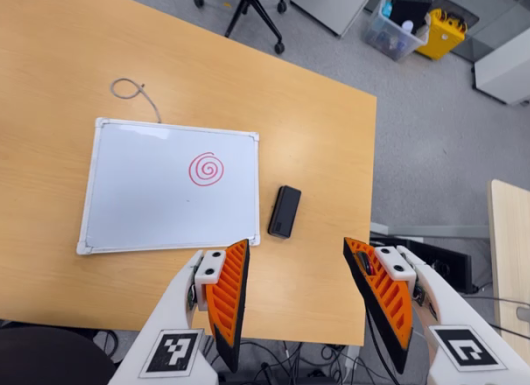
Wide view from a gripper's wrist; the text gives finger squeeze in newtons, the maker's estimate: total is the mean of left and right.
{"total": 0.0}